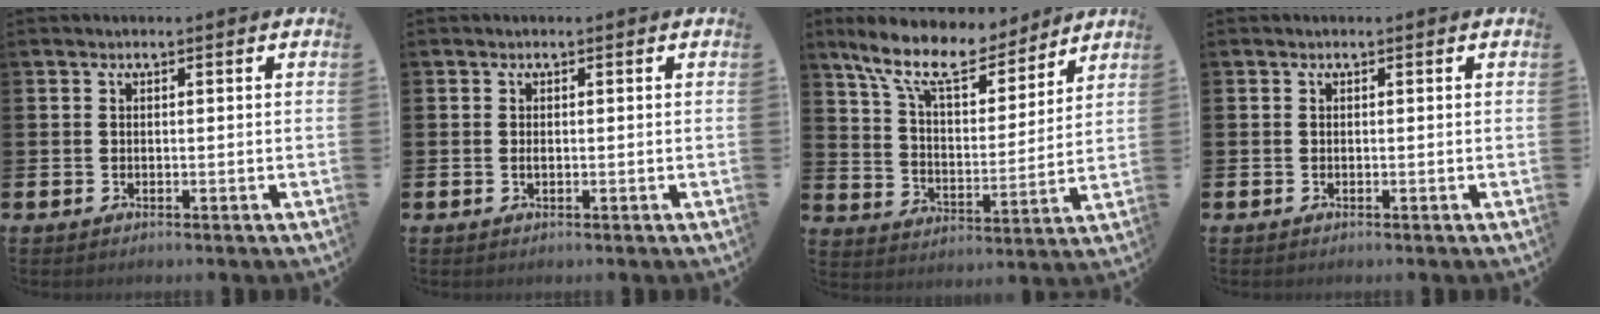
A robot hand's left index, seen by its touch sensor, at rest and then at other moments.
{"total": 0.5, "force": [-0.5, 0.1, 0.1], "torque": [0.003, -0.002, -0.011]}
{"total": 11.9, "force": [10.0, 3.9, 5.1], "torque": [-0.126, -0.059, 0.174]}
{"total": 0.0}